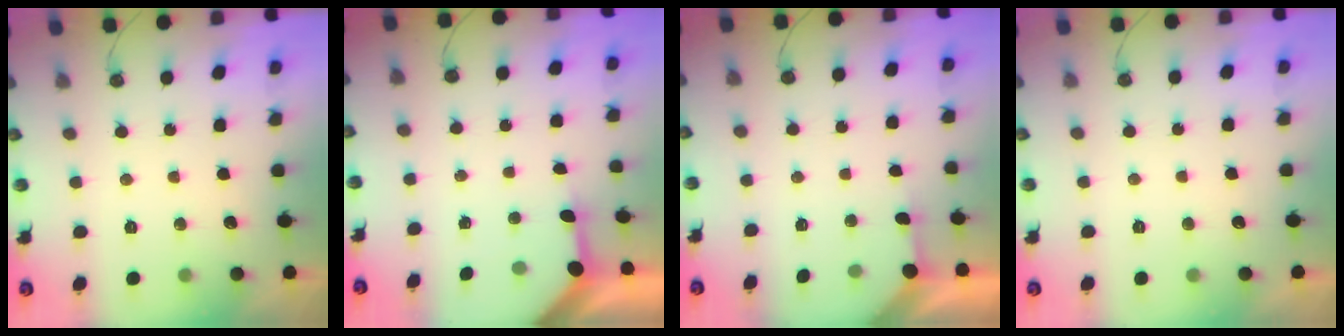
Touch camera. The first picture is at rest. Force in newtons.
{"total": 3.5, "press": 3.5, "slide": 0.3}
{"total": 2.3, "press": 2.3, "slide": 0.3}
{"total": 0.0}